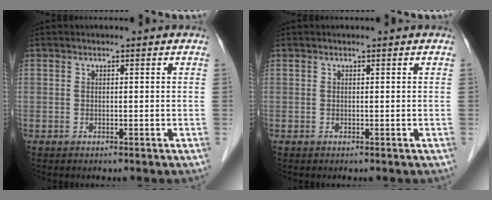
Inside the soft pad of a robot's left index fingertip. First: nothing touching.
{"total": 0.0}